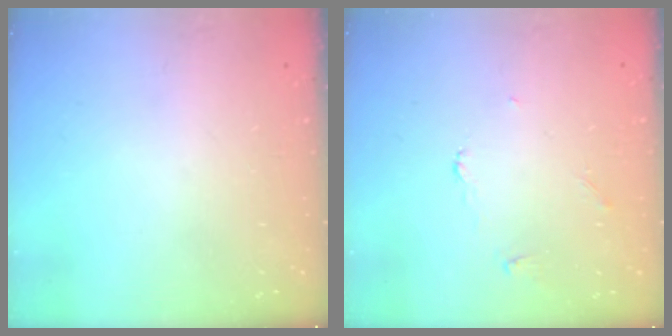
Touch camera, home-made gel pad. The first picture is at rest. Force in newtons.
{"total": 2.7, "press": 2.7, "slide": 0.3}